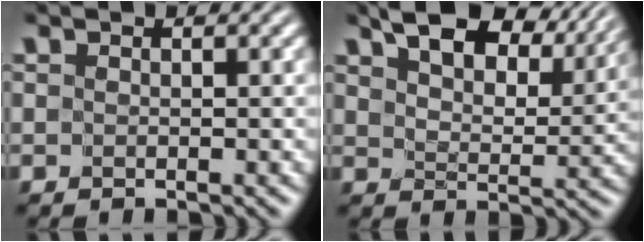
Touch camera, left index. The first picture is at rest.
{"total": 9.0, "force": [6.5, 3.8, 4.8], "torque": [-0.090, 0.017, 0.097]}